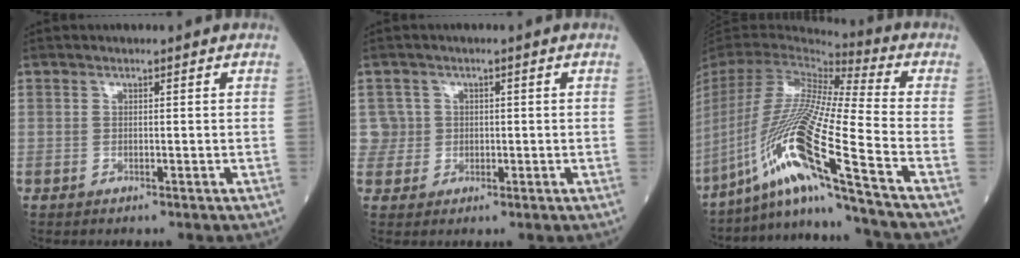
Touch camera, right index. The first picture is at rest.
{"total": 2.6, "force": [0.3, 2.5, -0.5], "torque": [0.024, 0.007, 0.002]}
{"total": 22.3, "force": [-12.7, -2.9, 18.1], "torque": [-0.374, -0.041, -0.239]}